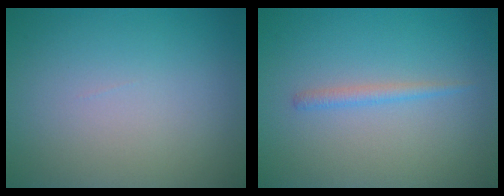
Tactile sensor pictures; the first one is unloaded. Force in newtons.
{"total": 1.1, "press": 1.1, "slide": 0.1}